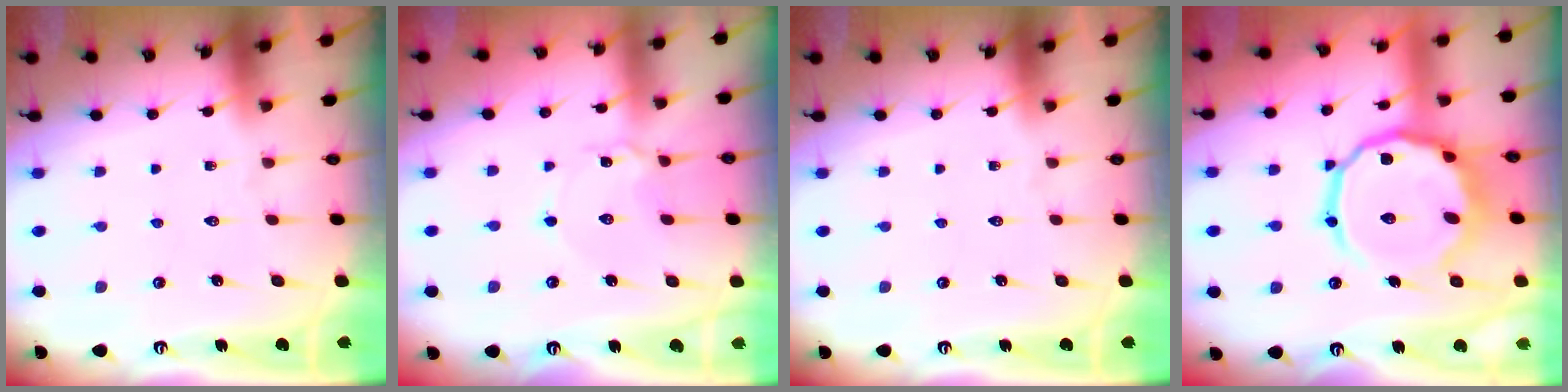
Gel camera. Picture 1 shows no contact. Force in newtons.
{"total": 2.8, "press": 2.8, "slide": 0.3}
{"total": 0.0}
{"total": 16.7, "press": 16.6, "slide": 1.8}